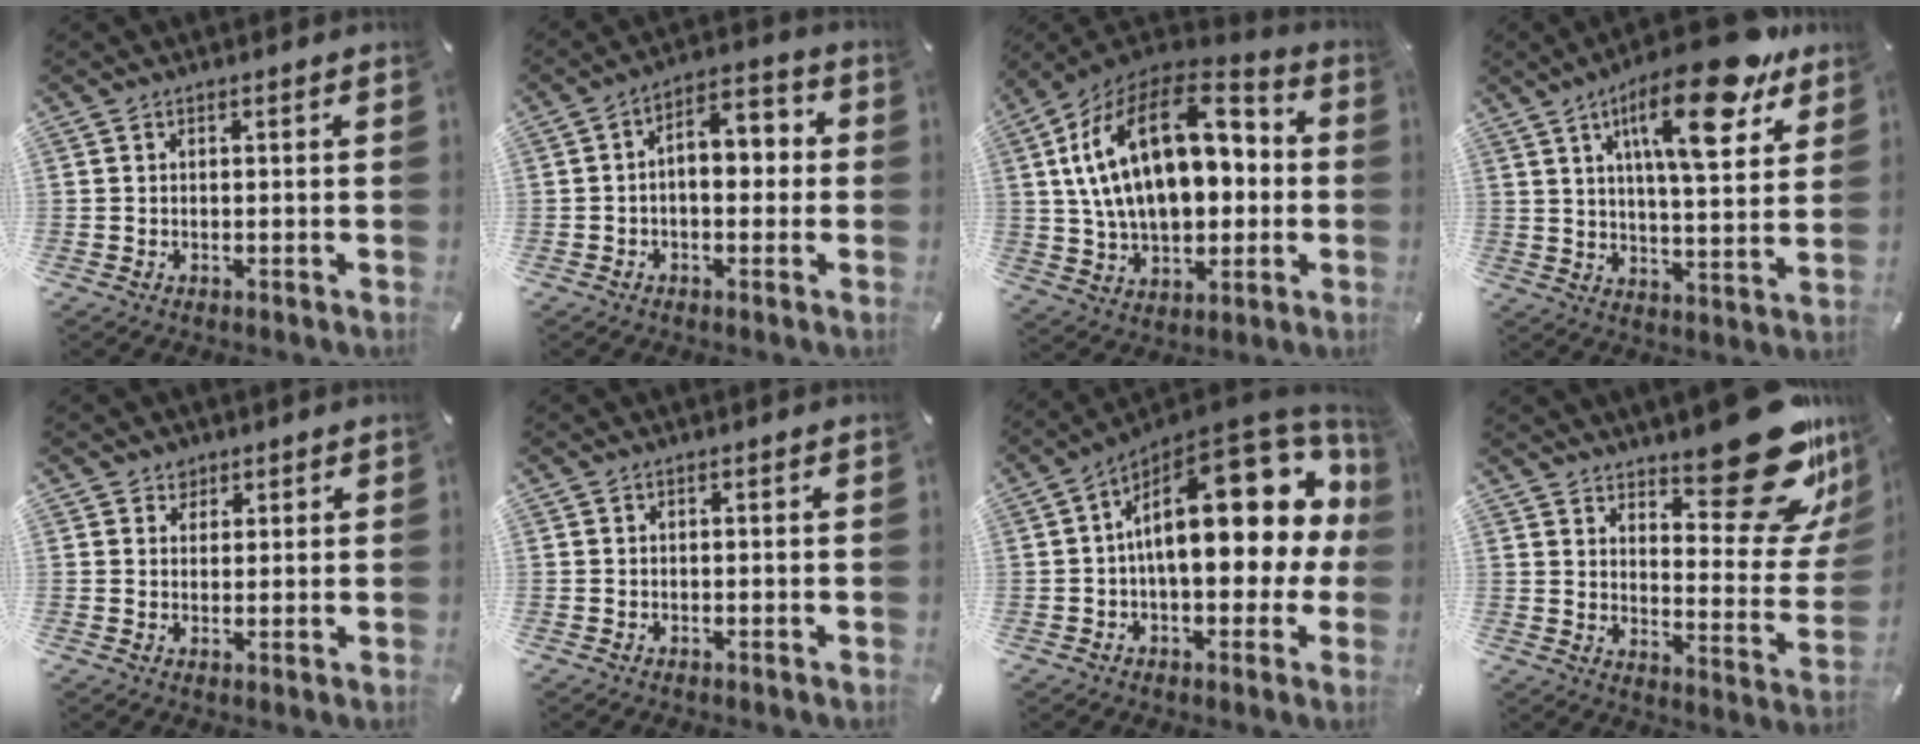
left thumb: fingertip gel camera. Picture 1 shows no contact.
{"total": 6.5, "force": [-0.6, 4.0, 5.1], "torque": [-0.071, 0.000, -0.018]}
{"total": 25.4, "force": [5.0, 16.3, 18.8], "torque": [-0.352, -0.004, 0.087]}
{"total": 18.9, "force": [10.8, 5.6, 14.5], "torque": [-0.226, -0.047, 0.166]}
{"total": 2.6, "force": [1.5, 2.1, 0.0], "torque": [0.010, -0.002, 0.025]}
{"total": 0.0}
{"total": 24.2, "force": [5.8, 11.8, 20.3], "torque": [-0.282, -0.043, 0.107]}
{"total": 23.5, "force": [16.4, 8.8, 14.5], "torque": [-0.160, -0.128, 0.271]}